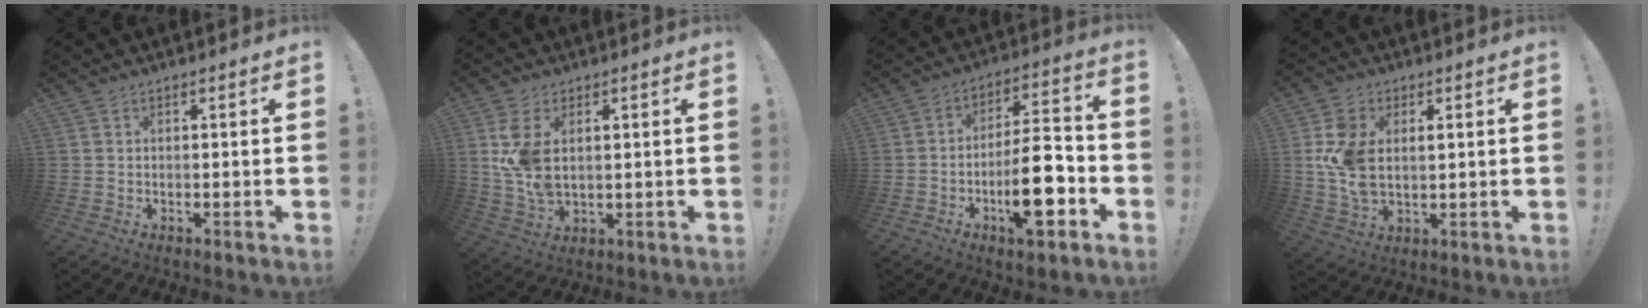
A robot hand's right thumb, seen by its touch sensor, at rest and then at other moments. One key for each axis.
{"total": 9.2, "fx": 2.6, "fy": 5.3, "fz": 7.0, "tx": -0.136, "ty": -0.017, "tz": 0.046}
{"total": 16.1, "fx": -6.0, "fy": 5.4, "fz": 14.0, "tx": -0.221, "ty": 0.028, "tz": -0.097}
{"total": 10.3, "fx": 1.7, "fy": 7.0, "fz": 7.4, "tx": -0.133, "ty": -0.001, "tz": 0.035}